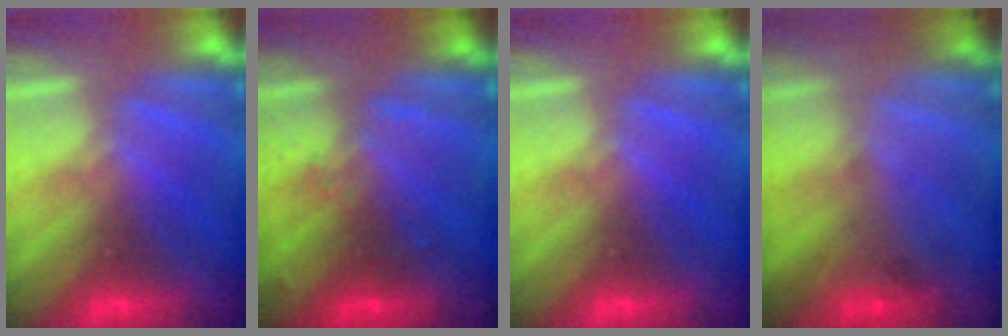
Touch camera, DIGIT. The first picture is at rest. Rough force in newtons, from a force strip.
{"total": 2.9}
{"total": 0.0}
{"total": 2.2}